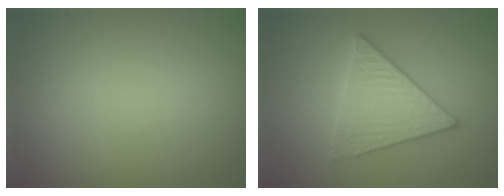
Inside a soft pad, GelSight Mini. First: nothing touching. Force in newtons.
{"total": 4.0, "press": 4.0, "slide": 0.5}